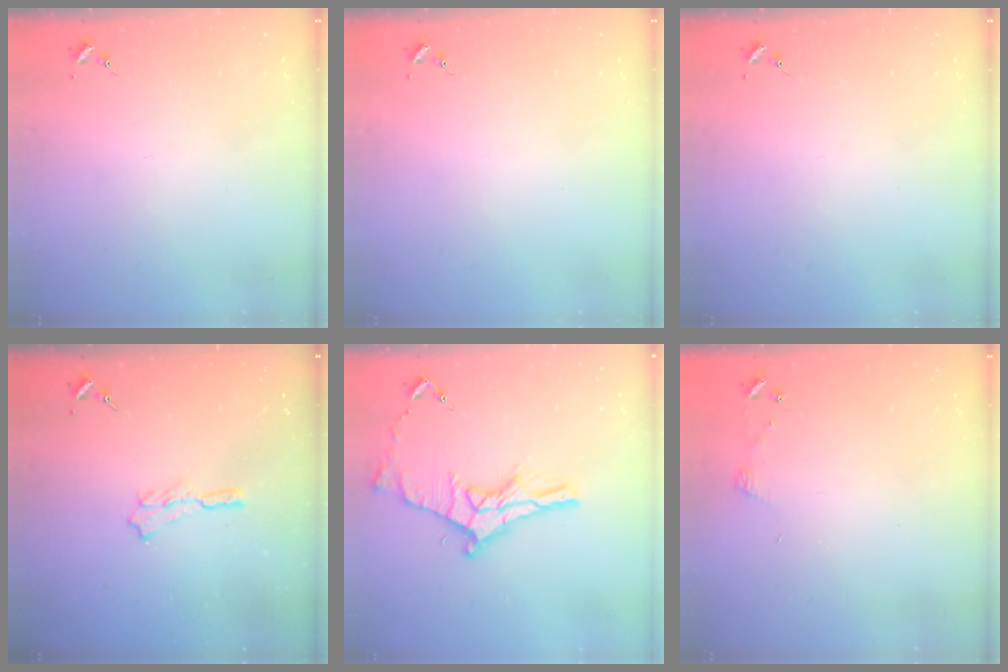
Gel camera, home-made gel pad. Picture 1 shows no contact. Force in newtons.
{"total": 0.0}
{"total": 0.0}
{"total": 5.5, "press": 5.5, "slide": 0.6}
{"total": 13.4, "press": 13.4, "slide": 0.6}
{"total": 3.6, "press": 3.6, "slide": 0.4}